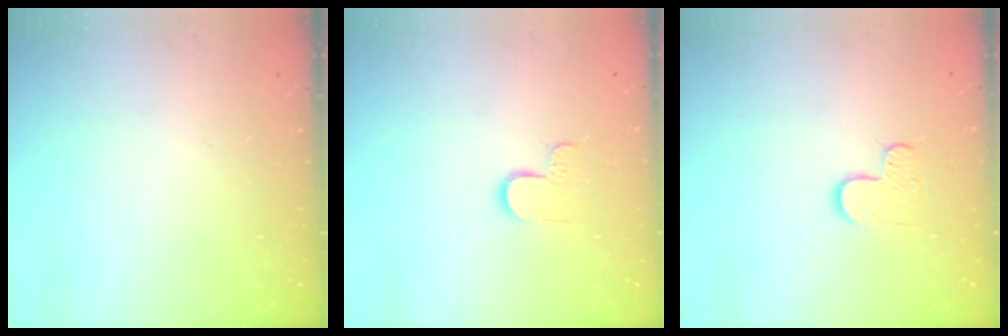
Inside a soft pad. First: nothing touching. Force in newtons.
{"total": 6.0, "press": 6.0, "slide": 0.4}
{"total": 5.5, "press": 5.5, "slide": 0.4}